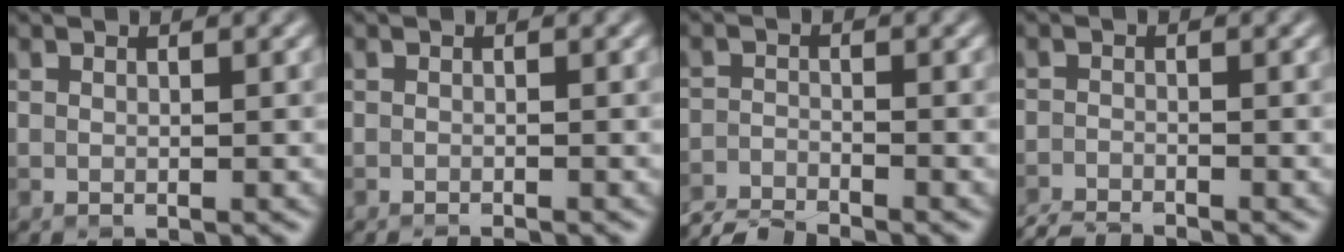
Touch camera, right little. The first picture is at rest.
{"total": 1.0, "force": [-0.9, 0.1, 0.5], "torque": [0.001, -0.002, -0.016]}
{"total": 3.4, "force": [-3.3, 0.2, 0.7], "torque": [-0.015, -0.005, -0.073]}
{"total": 2.7, "force": [-2.6, 0.2, 0.6], "torque": [-0.011, -0.007, -0.054]}